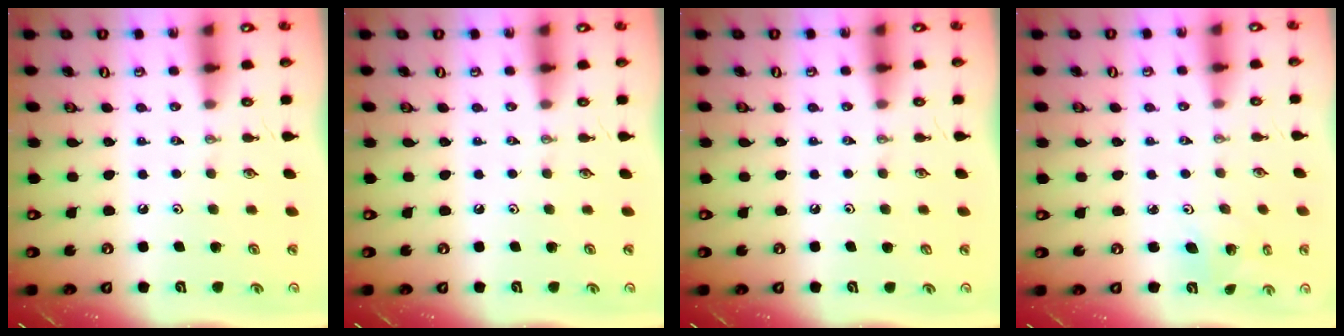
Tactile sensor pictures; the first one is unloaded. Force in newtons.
{"total": 0.0}
{"total": 1.1, "press": 0.1, "slide": 1.1}
{"total": 2.7, "press": 2.7, "slide": 0.1}